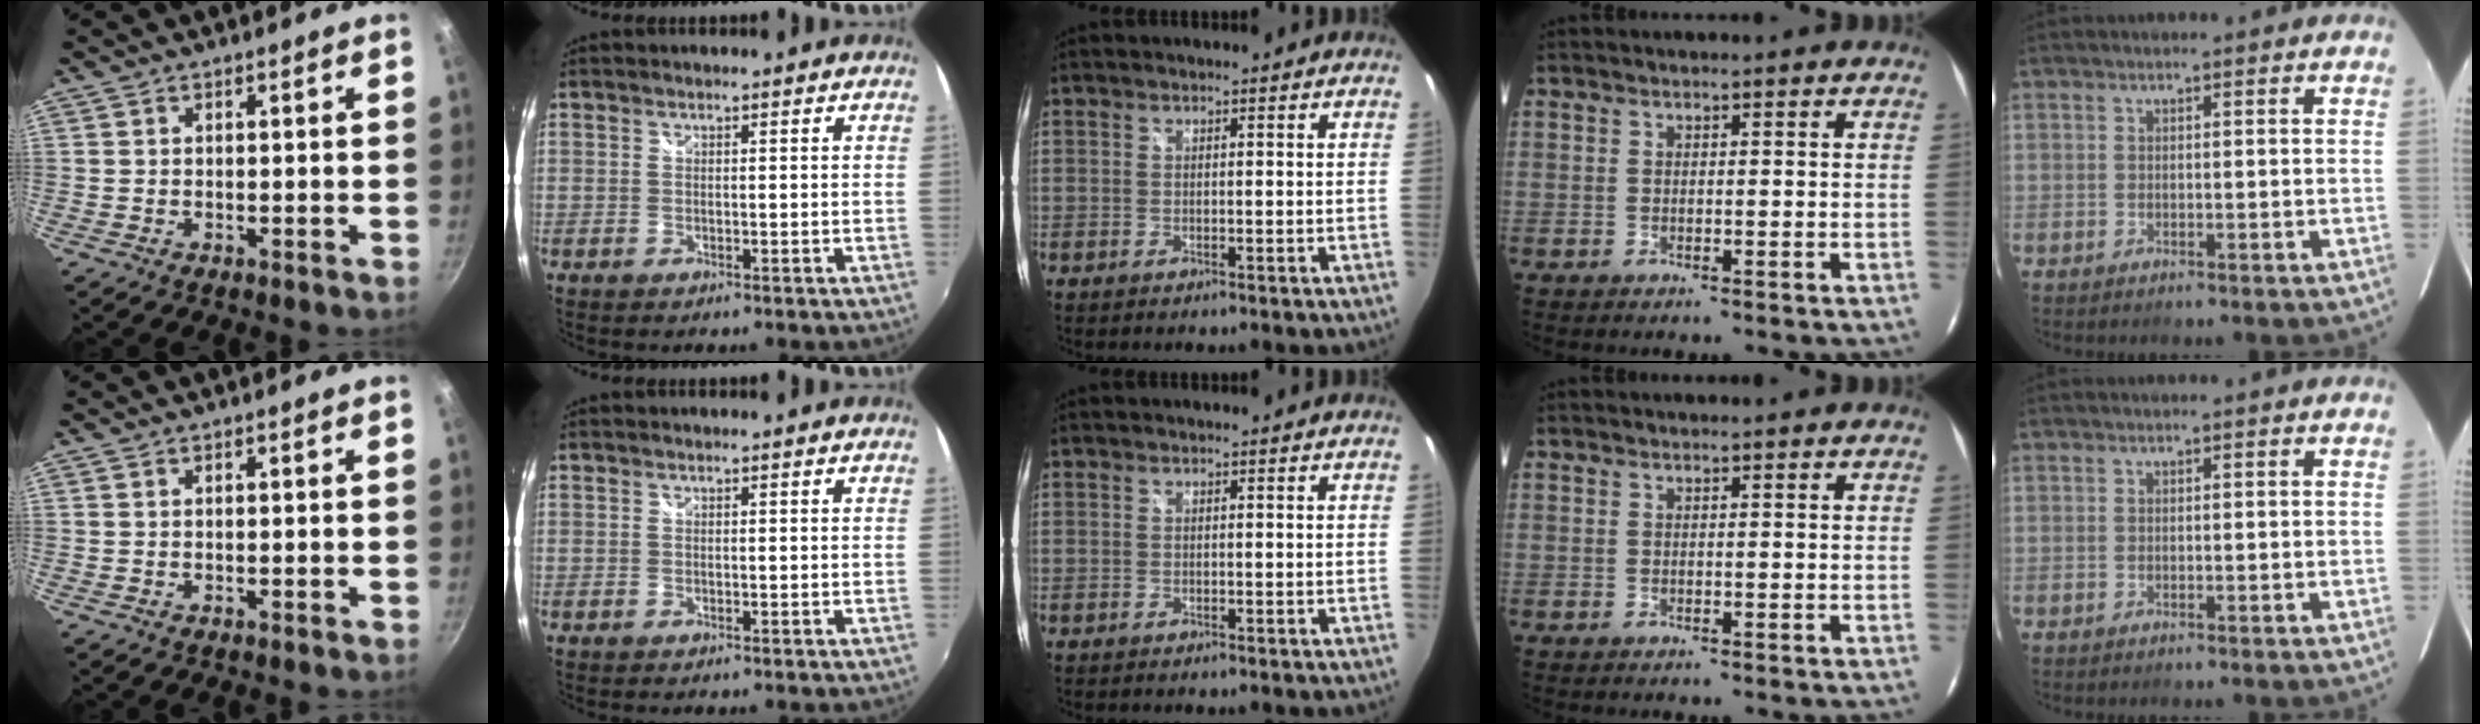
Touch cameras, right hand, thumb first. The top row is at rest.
{}